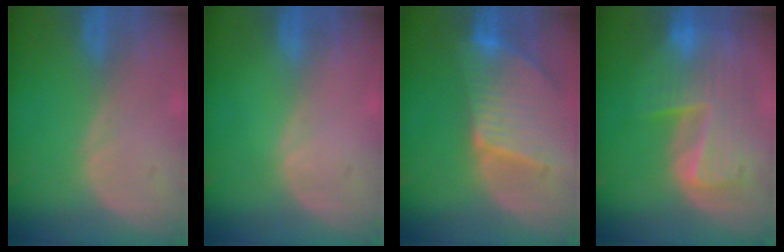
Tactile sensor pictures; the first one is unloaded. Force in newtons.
{"total": 0.0}
{"total": 9.4, "press": 8.2, "slide": 4.6}
{"total": 9.9, "press": 8.6, "slide": 5.0}